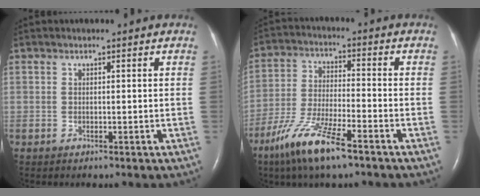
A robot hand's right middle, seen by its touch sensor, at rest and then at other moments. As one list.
[{"total": 11.3, "force": [-7.3, 1.8, 8.4], "torque": [-0.177, -0.022, -0.137]}]